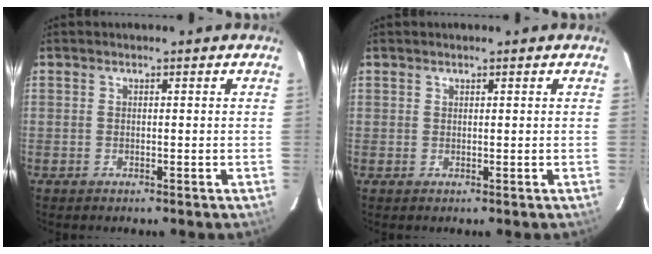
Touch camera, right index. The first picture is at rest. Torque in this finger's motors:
{"motor_torque": [-0.49, 0.33, -0.77, -0.21]}